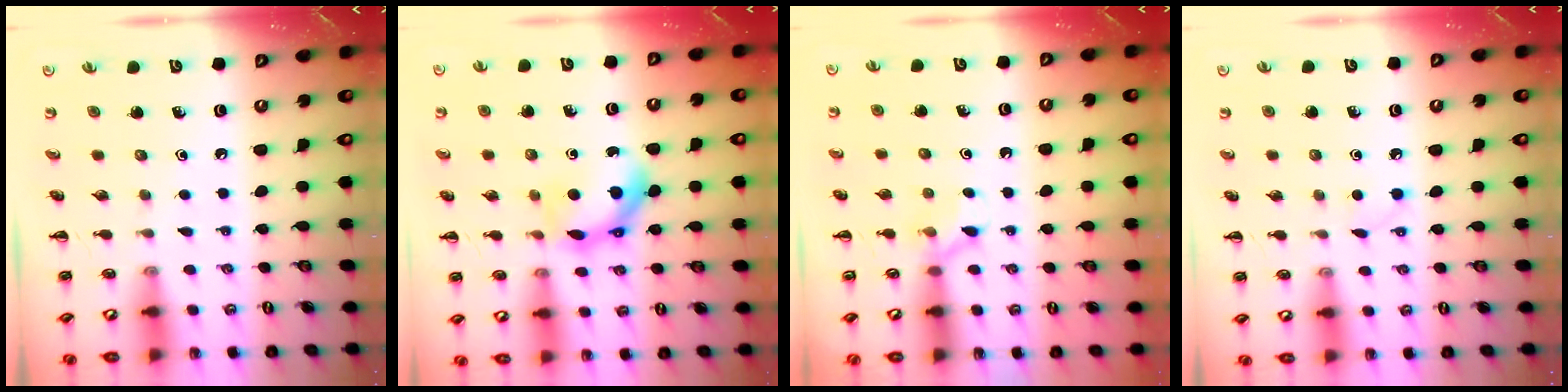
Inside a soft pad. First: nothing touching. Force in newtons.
{"total": 8.2, "press": 8.1, "slide": 1.2}
{"total": 4.9, "press": 4.6, "slide": 1.8}
{"total": 2.2, "press": 2.0, "slide": 0.8}